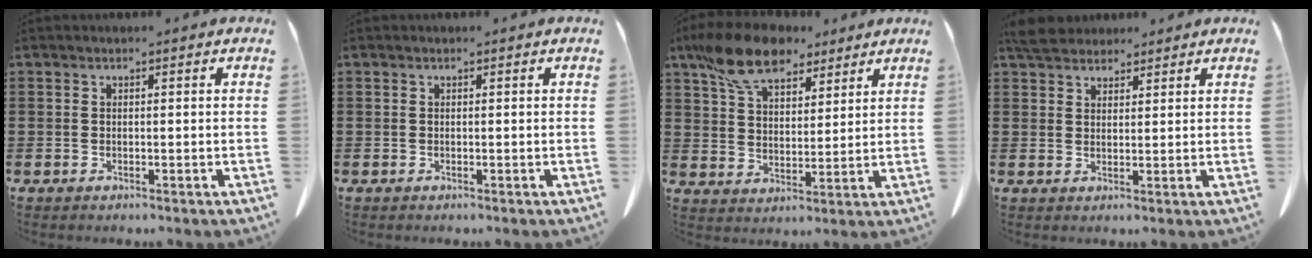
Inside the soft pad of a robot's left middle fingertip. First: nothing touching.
{"total": 0.0}
{"total": 11.3, "force": [8.4, 4.8, 5.7], "torque": [-0.132, -0.011, 0.158]}
{"total": 4.3, "force": [3.9, 1.5, 1.1], "torque": [-0.025, -0.003, 0.074]}